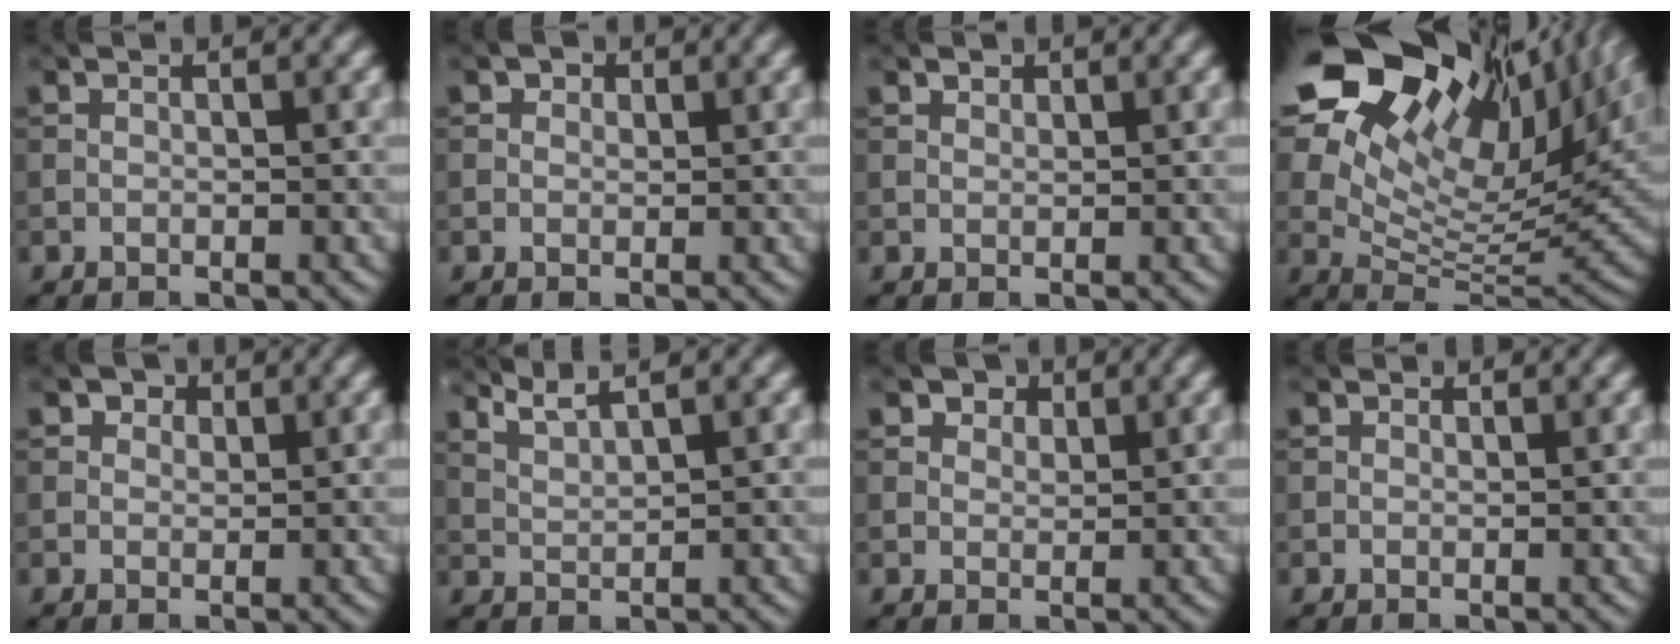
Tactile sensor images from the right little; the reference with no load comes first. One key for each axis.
{"total": 1.3, "fx": 0.8, "fy": 0.9, "fz": 0.6, "tx": -0.009, "ty": -0.001, "tz": 0.004}
{"total": 0.7, "fx": 0.6, "fy": 0.3, "fz": 0.1, "tx": -0.004, "ty": 0.000, "tz": 0.012}
{"total": 21.4, "fx": 11.5, "fy": 10.4, "fz": 14.7, "tx": -0.242, "ty": 0.042, "tz": 0.192}
{"total": 2.0, "fx": 1.2, "fy": 1.3, "fz": 0.8, "tx": -0.010, "ty": -0.004, "tz": 0.013}
{"total": 2.8, "fx": 2.3, "fy": 0.4, "fz": 1.5, "tx": -0.028, "ty": 0.007, "tz": 0.044}
{"total": 2.8, "fx": 2.0, "fy": 1.7, "fz": 1.1, "tx": -0.024, "ty": -0.010, "tz": 0.033}
{"total": 0.6, "fx": 0.5, "fy": 0.3, "fz": 0.1, "tx": 0.001, "ty": -0.002, "tz": 0.007}